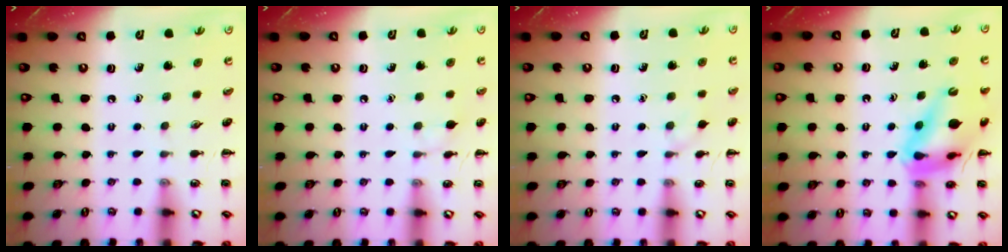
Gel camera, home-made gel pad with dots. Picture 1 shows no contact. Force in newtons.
{"total": 4.2, "press": 3.9, "slide": 1.7}
{"total": 5.1, "press": 4.7, "slide": 2.0}
{"total": 14.9, "press": 14.7, "slide": 2.4}